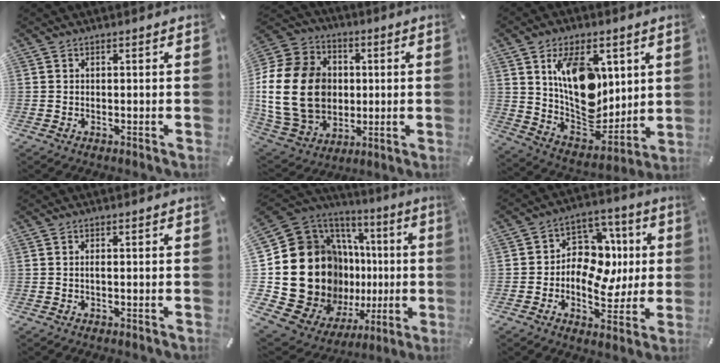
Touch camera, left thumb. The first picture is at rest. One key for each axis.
{"total": 22.6, "fx": -0.4, "fy": 18.0, "fz": 13.6, "tx": -0.277, "ty": 0.019, "tz": 0.001}
{"total": 16.4, "fx": 5.8, "fy": 10.9, "fz": 10.8, "tx": -0.179, "ty": -0.030, "tz": 0.108}
{"total": 0.8, "fx": 0.0, "fy": 0.0, "fz": 0.8, "tx": -0.016, "ty": -0.002, "tz": 0.001}
{"total": 30.4, "fx": -1.1, "fy": 21.4, "fz": 21.6, "tx": -0.378, "ty": -0.067, "tz": 0.045}
{"total": 13.4, "fx": -1.0, "fy": 10.6, "fz": 8.2, "tx": -0.128, "ty": 0.006, "tz": -0.013}